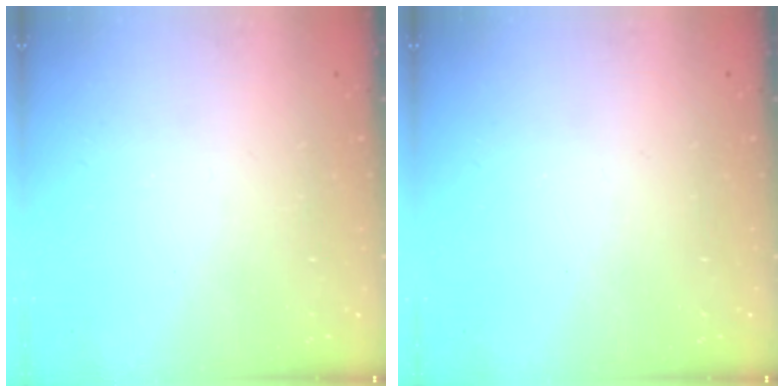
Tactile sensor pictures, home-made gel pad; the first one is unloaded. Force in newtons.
{"total": 0.0}